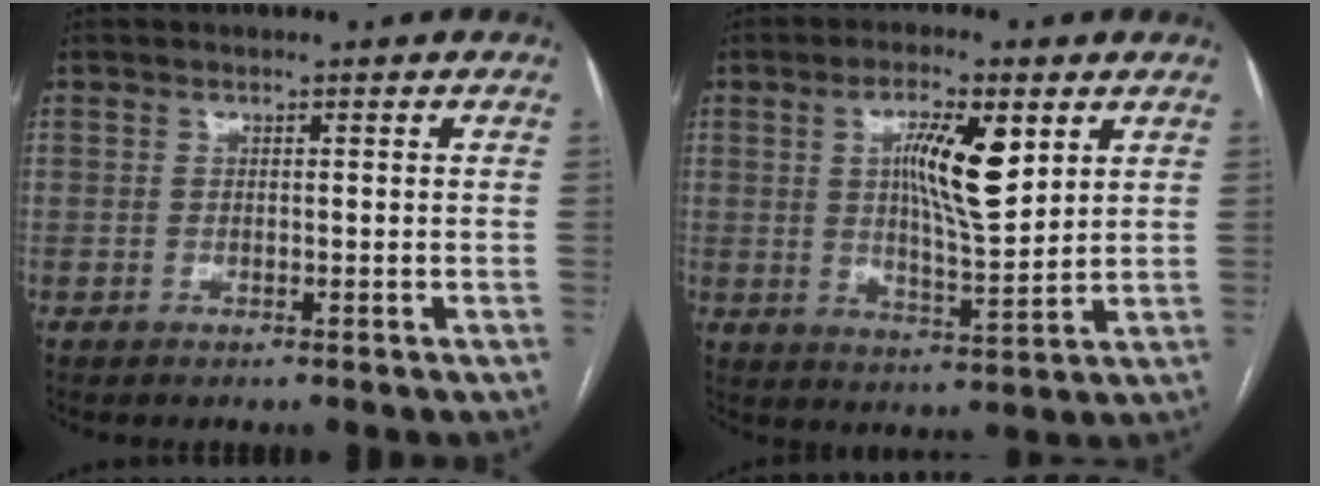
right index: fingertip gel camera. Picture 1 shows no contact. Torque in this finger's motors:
{"motor_torque": [0.36, 0.06, 0.30, 0.14]}